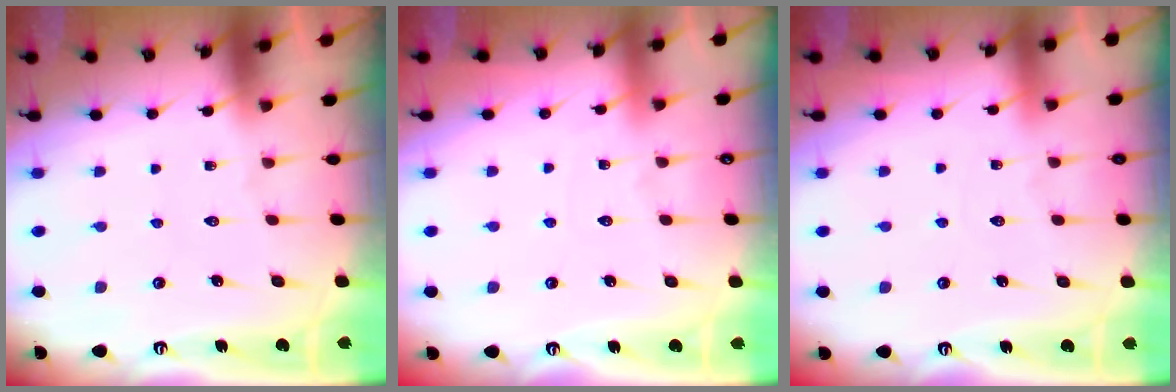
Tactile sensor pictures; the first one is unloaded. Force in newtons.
{"total": 2.2, "press": 2.2, "slide": 0.3}
{"total": 3.2, "press": 3.1, "slide": 0.4}